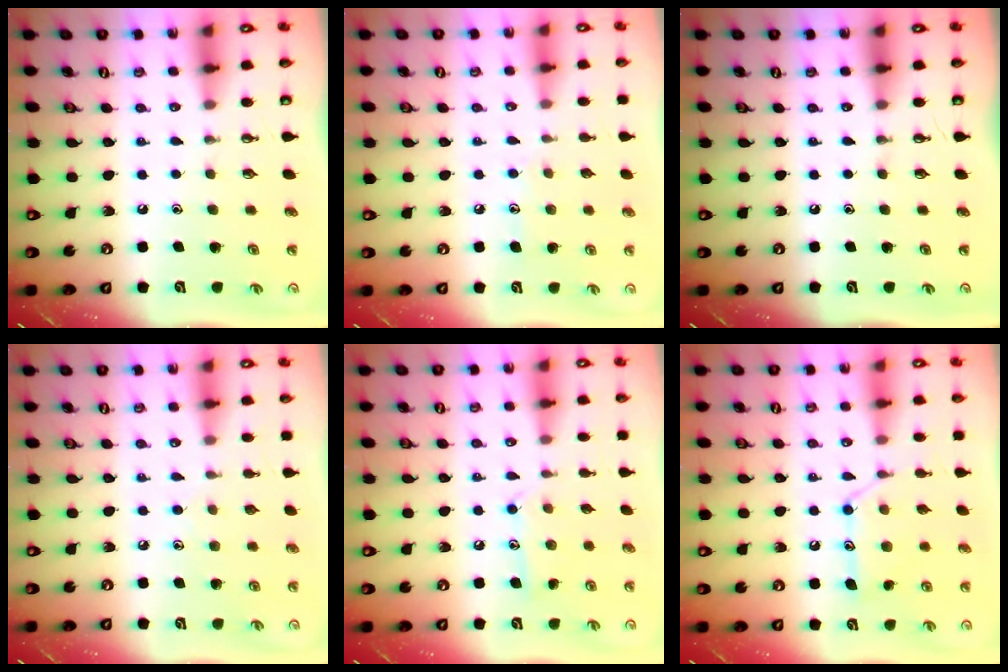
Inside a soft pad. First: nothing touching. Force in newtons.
{"total": 6.4, "press": 6.3, "slide": 0.6}
{"total": 0.0}
{"total": 6.0, "press": 5.9, "slide": 0.7}
{"total": 9.4, "press": 9.4, "slide": 0.7}
{"total": 14.0, "press": 14.0, "slide": 1.0}